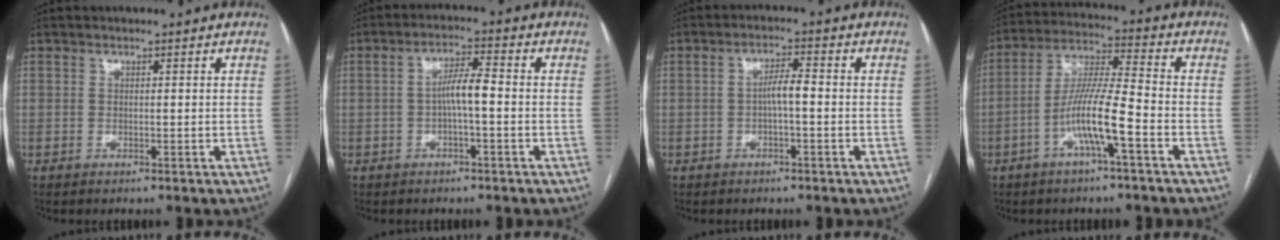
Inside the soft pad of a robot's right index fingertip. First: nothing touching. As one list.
[{"total": 4.6, "force": [-0.7, 0.6, 4.5], "torque": [-0.081, 0.014, -0.011]}, {"total": 3.3, "force": [-0.6, 0.6, 3.2], "torque": [-0.055, 0.010, -0.009]}, {"total": 10.0, "force": [-4.0, 0.4, 9.1], "torque": [-0.181, 0.010, -0.079]}]